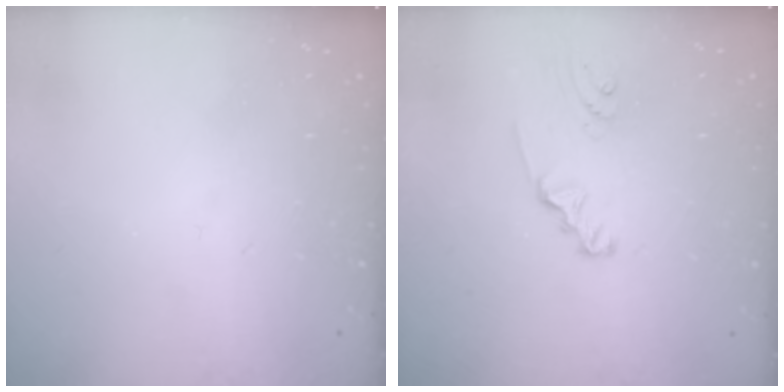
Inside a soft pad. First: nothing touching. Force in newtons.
{"total": 2.4, "press": 2.4, "slide": 0.1}